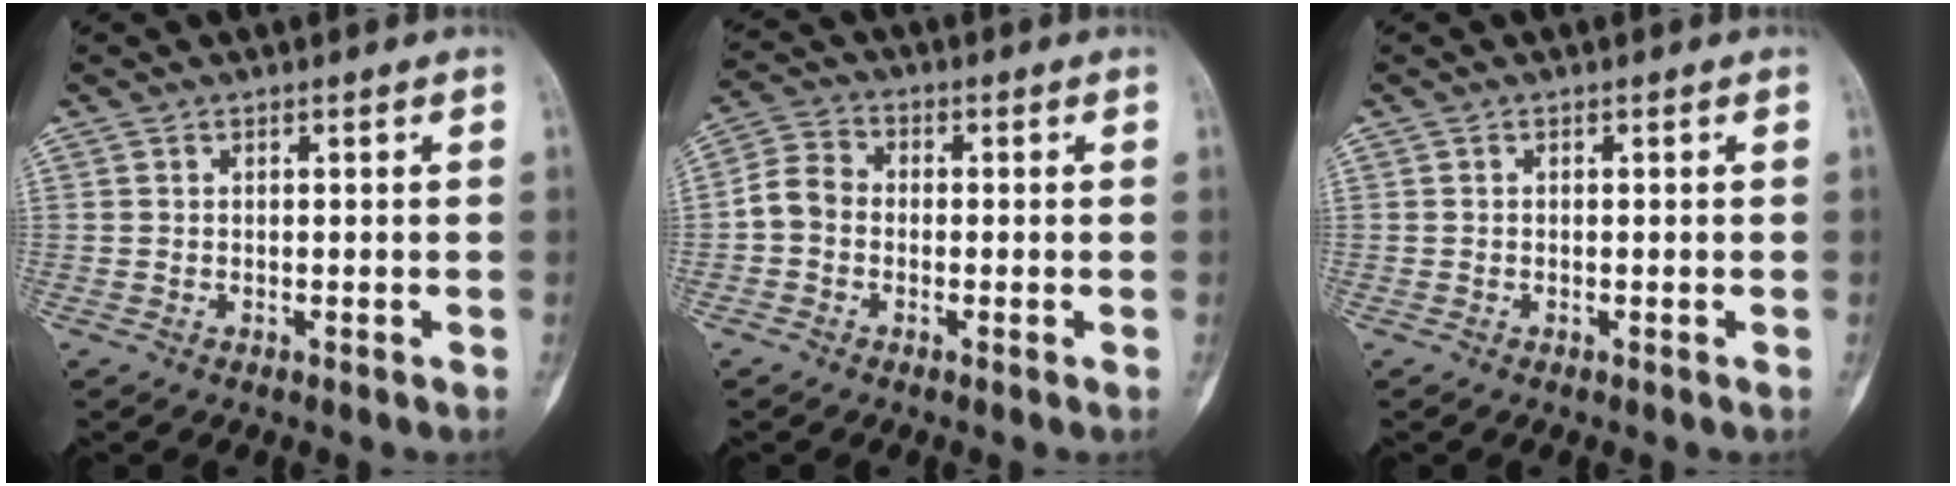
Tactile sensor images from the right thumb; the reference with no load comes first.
{"total": 5.6, "force": [-1.0, 4.6, 3.0], "torque": [-0.046, 0.018, -0.034]}
{"total": 0.0}